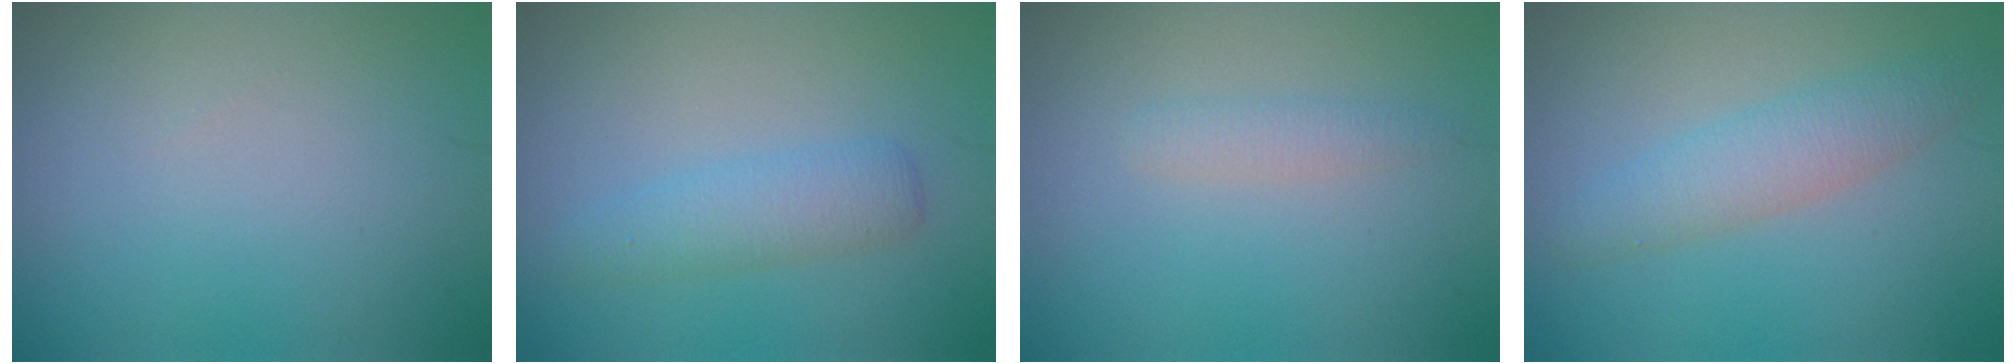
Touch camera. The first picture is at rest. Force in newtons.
{"total": 2.8, "press": 2.7, "slide": 0.2}
{"total": 1.4, "press": 1.4, "slide": 0.1}
{"total": 3.2, "press": 3.2, "slide": 0.3}